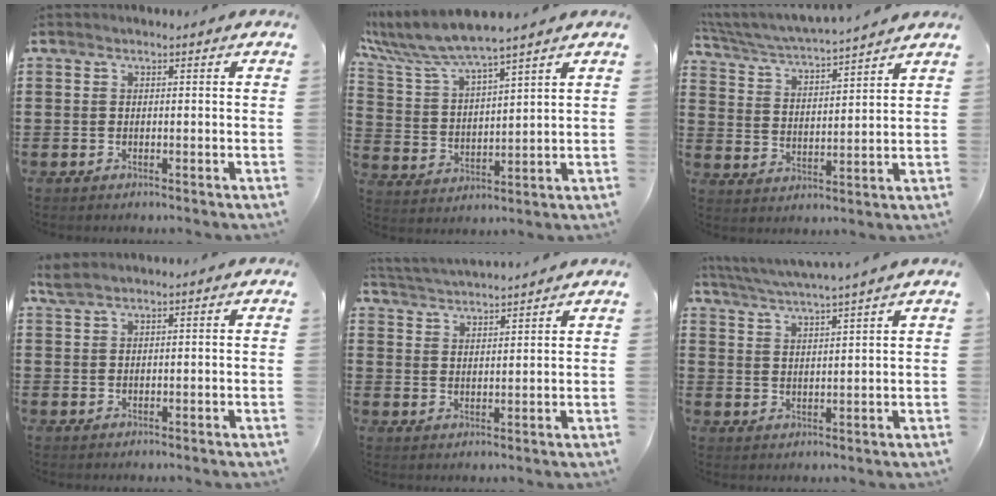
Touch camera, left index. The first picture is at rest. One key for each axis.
{"total": 6.9, "fx": 6.1, "fy": 0.2, "fz": 3.0, "tx": -0.086, "ty": -0.031, "tz": 0.105}
{"total": 4.3, "fx": 4.2, "fy": -0.1, "fz": 1.0, "tx": -0.042, "ty": -0.032, "tz": 0.066}
{"total": 1.6, "fx": 1.3, "fy": 0.2, "fz": 1.0, "tx": -0.022, "ty": 0.001, "tz": 0.023}
{"total": 3.0, "fx": 3.0, "fy": -0.4, "fz": -0.1, "tx": -0.010, "ty": -0.015, "tz": 0.051}
{"total": 3.4, "fx": 3.2, "fy": -0.9, "fz": 0.9, "tx": -0.031, "ty": -0.020, "tz": 0.053}